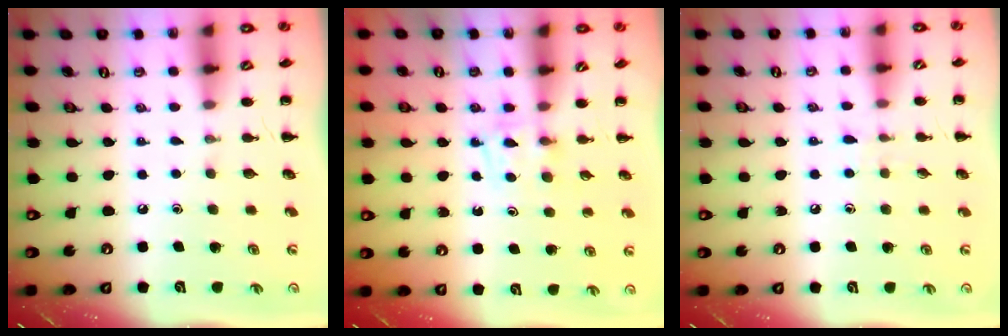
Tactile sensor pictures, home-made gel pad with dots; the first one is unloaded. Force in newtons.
{"total": 5.1, "press": 4.9, "slide": 1.4}
{"total": 5.0, "press": 4.5, "slide": 2.0}